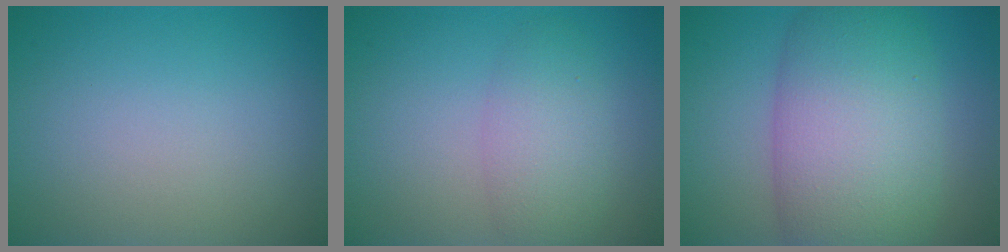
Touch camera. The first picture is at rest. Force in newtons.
{"total": 2.4, "press": 2.4, "slide": 0.2}
{"total": 11.1, "press": 11.1, "slide": 0.3}